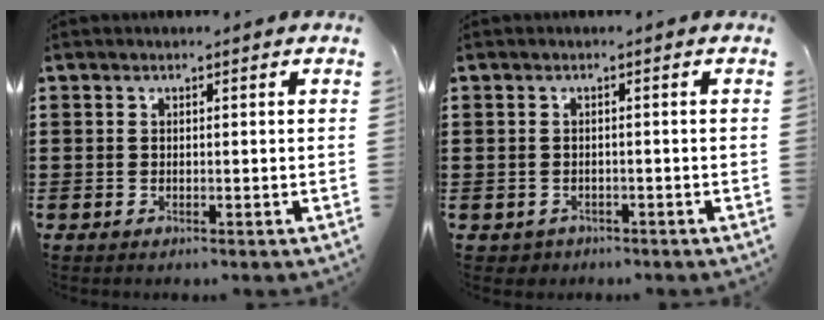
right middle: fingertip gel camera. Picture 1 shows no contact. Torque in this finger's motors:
{"motor_torque": [0.29, -0.06, 0.04, 0.01]}